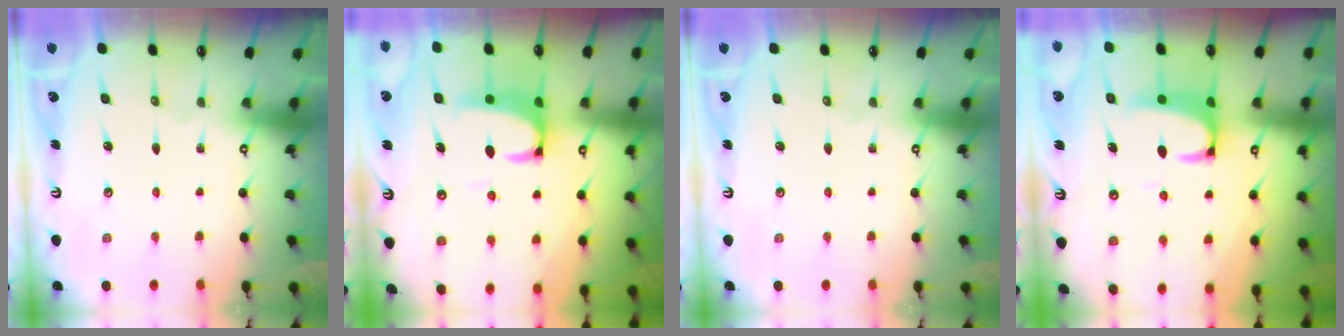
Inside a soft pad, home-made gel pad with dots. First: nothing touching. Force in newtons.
{"total": 2.3, "press": 2.1, "slide": 1.0}
{"total": 0.0}
{"total": 2.1, "press": 1.9, "slide": 0.9}